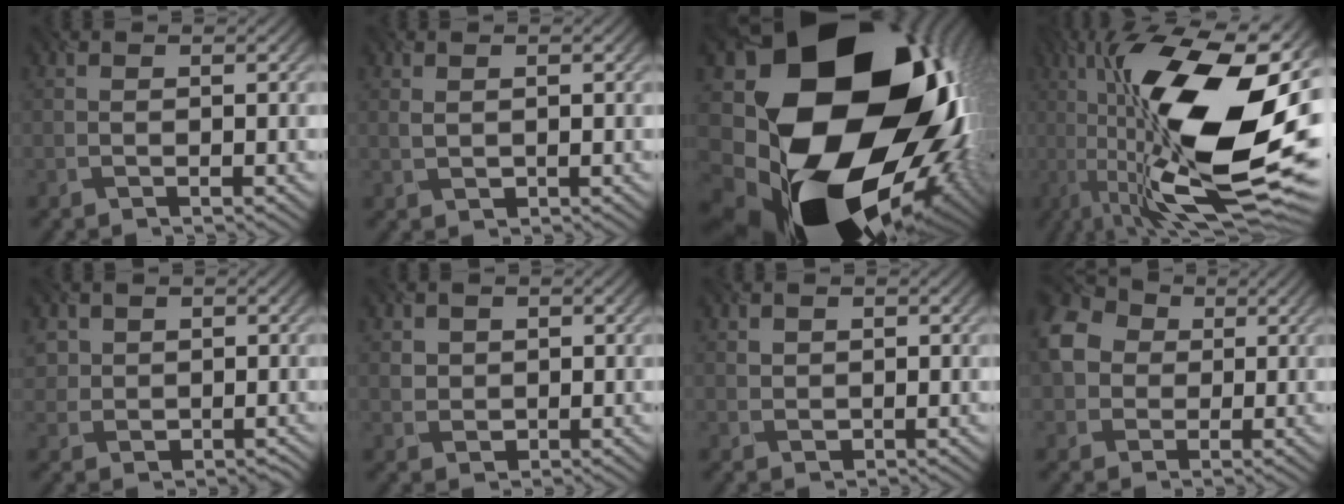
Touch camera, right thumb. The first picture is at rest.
{"total": 1.5, "force": [0.3, 1.0, 1.0], "torque": [-0.023, 0.000, 0.010]}
{"total": 24.4, "force": [-1.3, 19.4, 14.7], "torque": [-0.281, -0.122, -0.011]}
{"total": 20.1, "force": [0.4, 7.2, 18.8], "torque": [-0.313, 0.008, 0.001]}
{"total": 3.6, "force": [0.8, 3.4, 0.9], "torque": [-0.024, -0.001, 0.015]}
{"total": 2.1, "force": [0.6, 2.0, 0.5], "torque": [-0.017, -0.006, 0.011]}
{"total": 1.3, "force": [0.5, 1.1, 0.3], "torque": [-0.011, -0.004, 0.009]}
{"total": 8.4, "force": [1.2, 6.9, 4.7], "torque": [-0.130, 0.014, 0.011]}